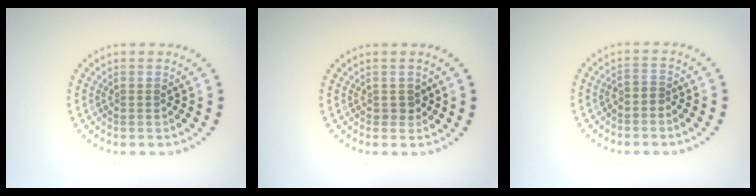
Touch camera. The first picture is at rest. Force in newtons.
{"total": 0.9, "press": 0.8, "slide": 0.3}
{"total": 1.0, "press": 0.6, "slide": 0.8}